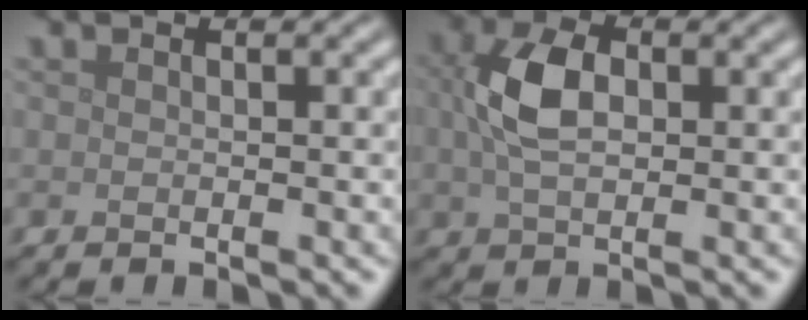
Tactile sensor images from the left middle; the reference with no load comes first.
{"total": 4.9, "force": [0.7, 3.1, 3.7], "torque": [-0.089, 0.002, 0.011]}